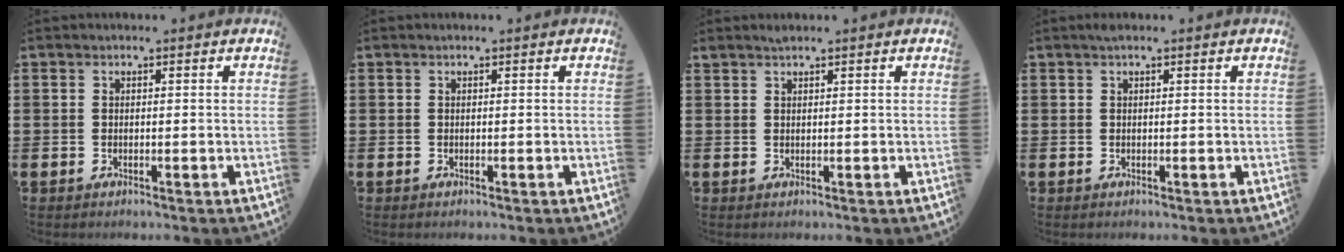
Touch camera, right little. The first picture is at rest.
{"total": 0.0}
{"total": 0.7, "force": [0.7, 0.0, 0.1], "torque": [0.007, -0.002, 0.011]}
{"total": 0.6, "force": [0.3, 0.1, 0.4], "torque": [-0.008, 0.004, 0.005]}